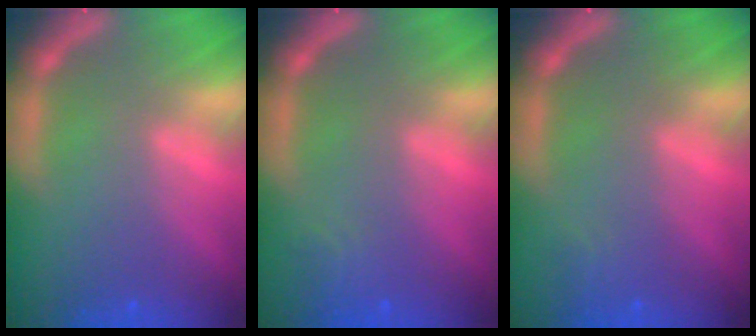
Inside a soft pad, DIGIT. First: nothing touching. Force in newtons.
{"total": 1.4}
{"total": 0.9}